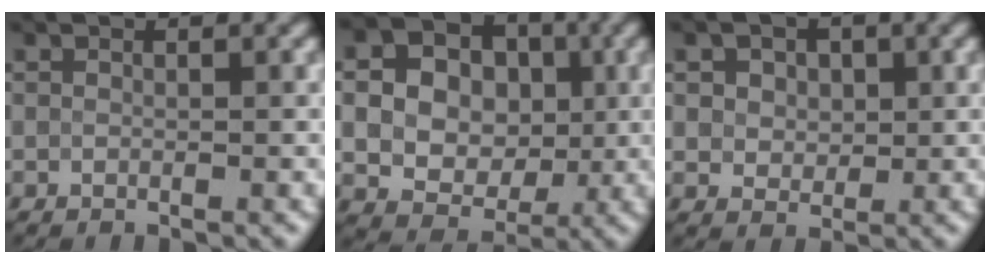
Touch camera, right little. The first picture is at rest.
{"total": 11.7, "force": [0.9, 10.4, 5.4], "torque": [-0.124, 0.012, 0.014]}
{"total": 3.3, "force": [1.1, 2.6, 1.7], "torque": [-0.023, 0.012, 0.005]}